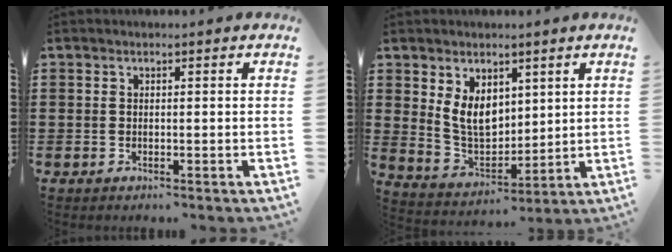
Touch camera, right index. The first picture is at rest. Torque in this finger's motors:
{"motor_torque": [0.49, 0.25, 0.26, 0.14]}